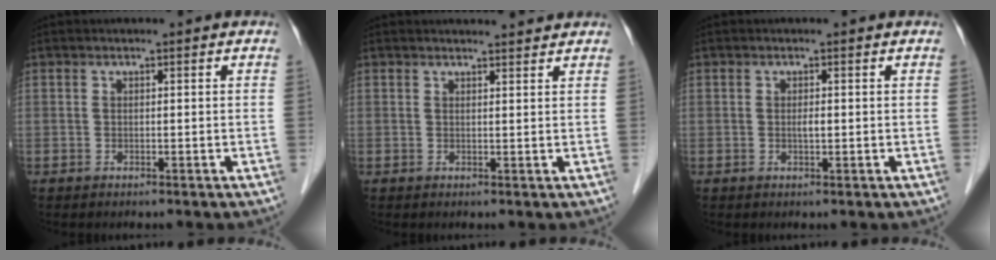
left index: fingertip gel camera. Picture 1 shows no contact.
{"total": 3.3, "force": [3.2, 0.2, 0.6], "torque": [-0.013, 0.001, 0.035]}
{"total": 0.9, "force": [-0.3, 0.2, 0.8], "torque": [-0.013, -0.006, -0.006]}